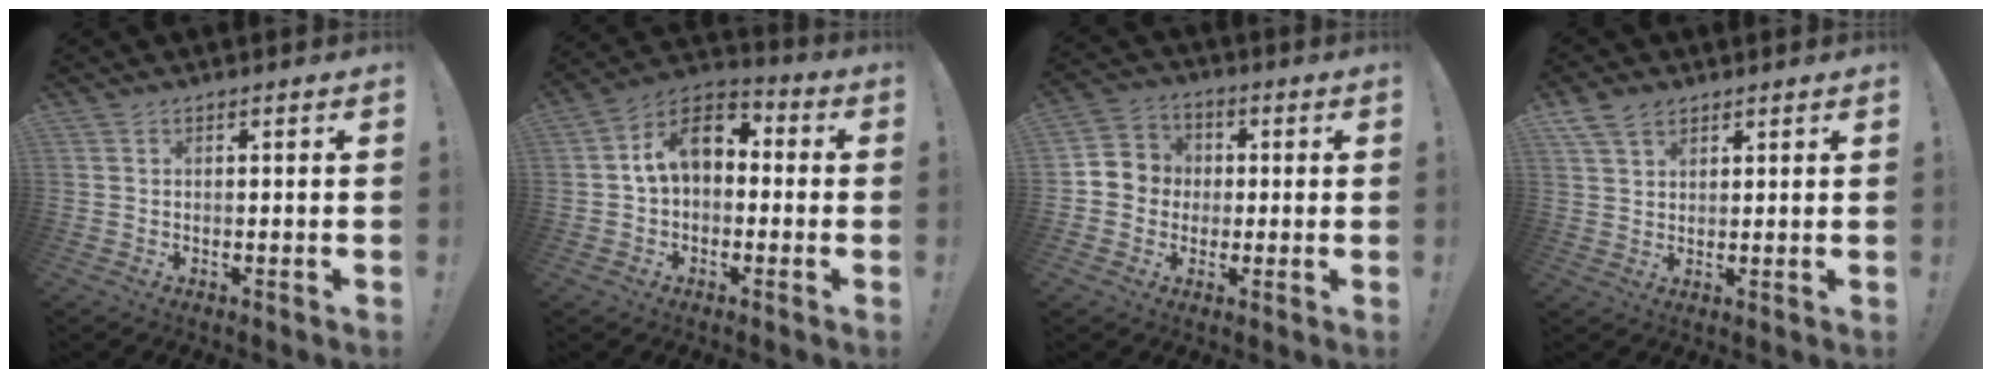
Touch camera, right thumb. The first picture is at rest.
{"total": 11.6, "force": [2.2, 7.9, 8.3], "torque": [-0.120, 0.014, 0.045]}
{"total": 7.3, "force": [-1.0, 7.1, 1.4], "torque": [-0.016, 0.017, -0.013]}
{"total": 5.9, "force": [3.7, 3.8, 2.5], "torque": [-0.051, -0.009, 0.074]}